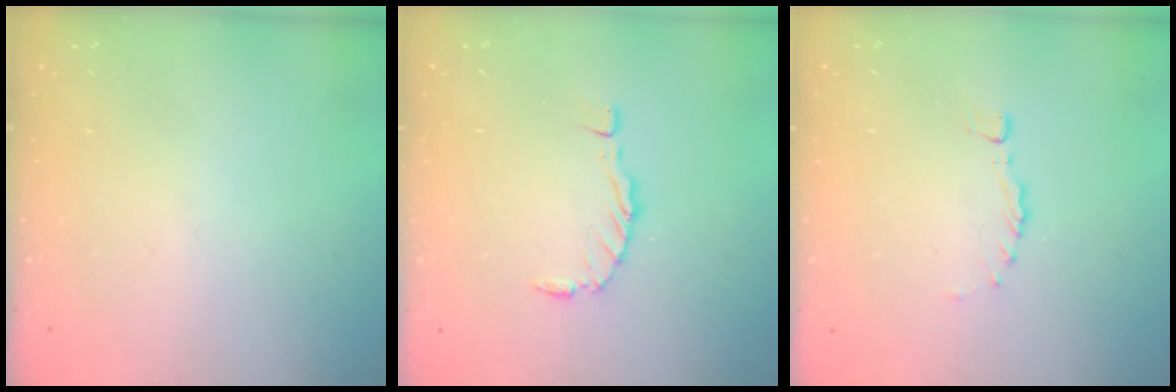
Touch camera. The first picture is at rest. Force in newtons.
{"total": 0.0}
{"total": 0.0}